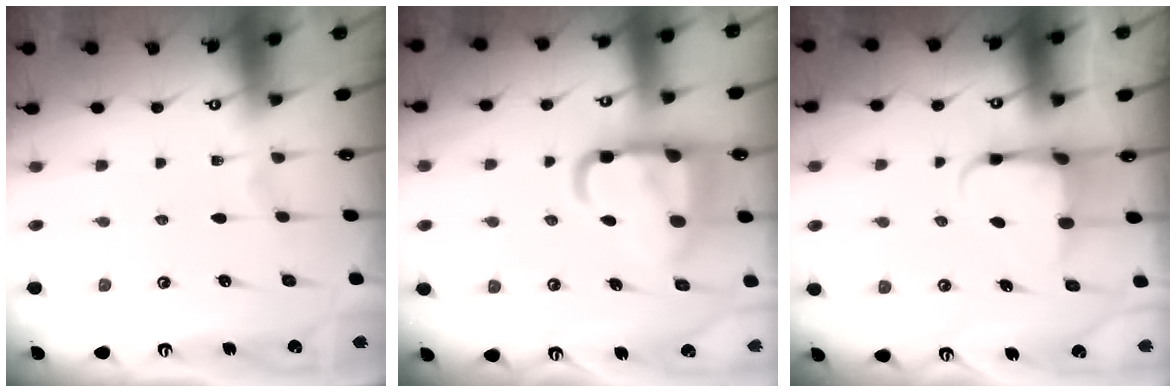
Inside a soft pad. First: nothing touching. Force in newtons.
{"total": 15.2, "press": 15.0, "slide": 1.8}
{"total": 3.9, "press": 3.9, "slide": 0.4}